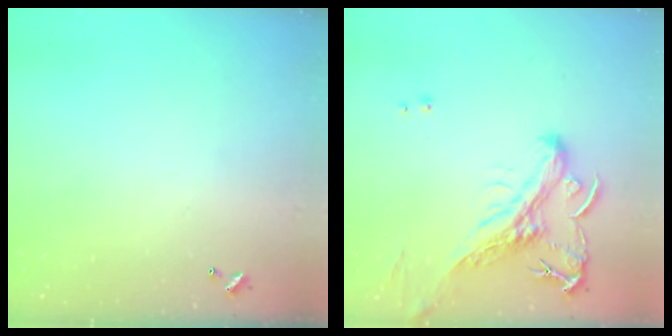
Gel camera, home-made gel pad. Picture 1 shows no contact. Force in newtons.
{"total": 2.2, "press": 1.4, "slide": 1.7}